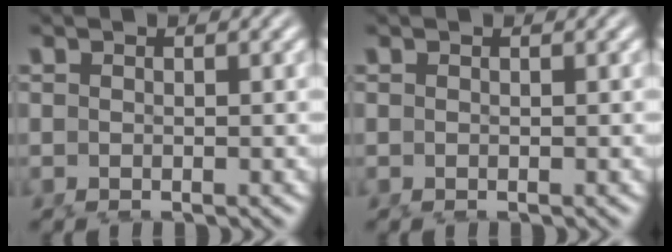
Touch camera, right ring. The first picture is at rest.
{"total": 0.0}